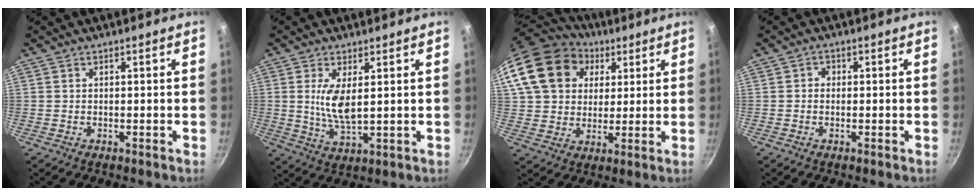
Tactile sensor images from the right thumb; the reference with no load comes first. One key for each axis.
{"total": 7.1, "fx": 1.5, "fy": 2.7, "fz": 6.4, "tx": -0.122, "ty": -0.019, "tz": 0.034}
{"total": 20.7, "fx": 7.2, "fy": 15.9, "fz": 11.1, "tx": -0.195, "ty": 0.015, "tz": 0.126}
{"total": 1.2, "fx": -0.1, "fy": 1.1, "fz": 0.5, "tx": -0.005, "ty": 0.004, "tz": -0.005}